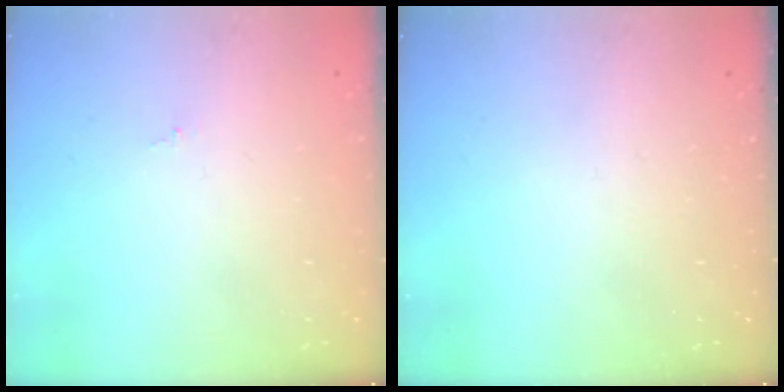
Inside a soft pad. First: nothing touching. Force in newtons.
{"total": 0.0}